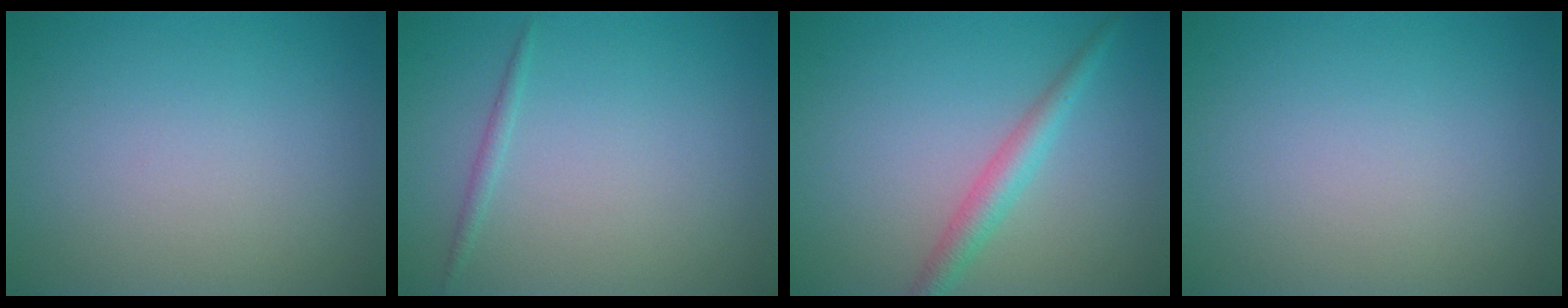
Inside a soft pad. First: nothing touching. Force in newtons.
{"total": 0.8, "press": 0.8, "slide": 0.1}
{"total": 2.6, "press": 2.5, "slide": 0.1}
{"total": 0.0}